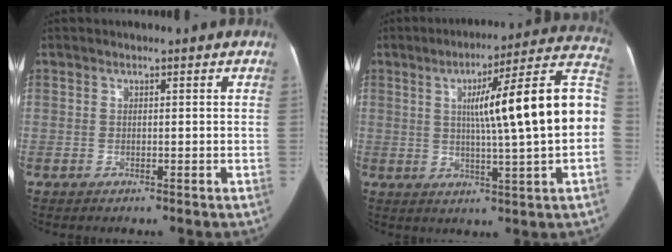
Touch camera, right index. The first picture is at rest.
{"total": 19.4, "force": [1.5, 0.0, 19.3], "torque": [-0.249, 0.034, 0.014]}